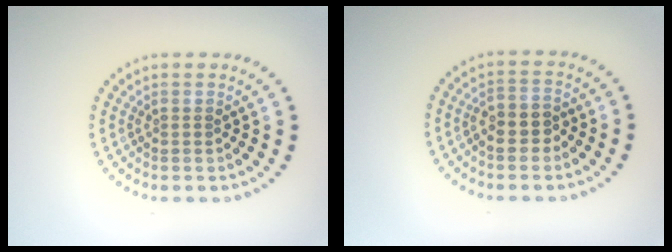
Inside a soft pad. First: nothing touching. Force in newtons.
{"total": 2.6, "press": 2.5, "slide": 0.8}